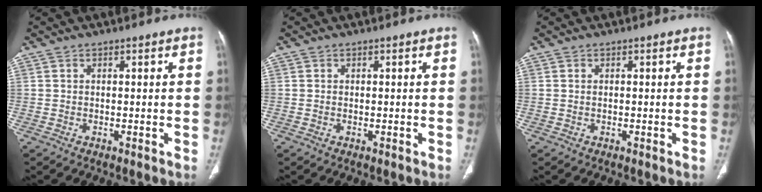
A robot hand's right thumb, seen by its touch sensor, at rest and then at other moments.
{"total": 0.0}
{"total": 0.0}